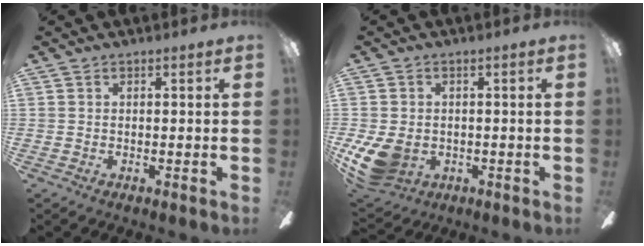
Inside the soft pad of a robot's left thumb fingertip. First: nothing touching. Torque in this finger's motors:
{"motor_torque": [1.08, 1.09, 0.28, -0.26, 0.09]}